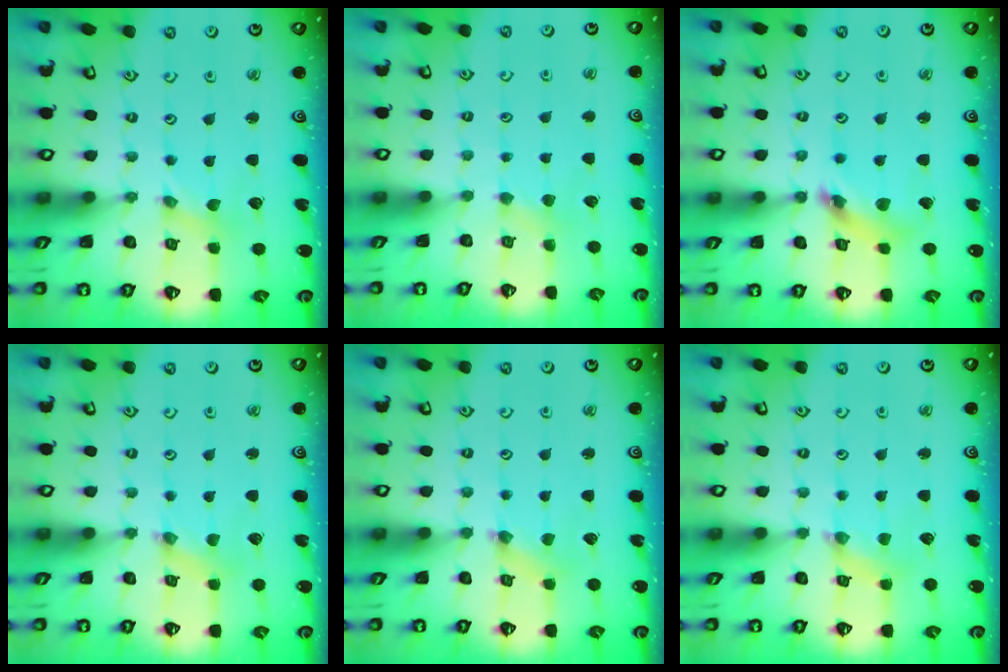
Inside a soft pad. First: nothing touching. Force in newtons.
{"total": 2.5, "press": 2.5, "slide": 0.4}
{"total": 8.5, "press": 8.4, "slide": 0.9}
{"total": 1.7, "press": 1.7, "slide": 0.2}
{"total": 0.8, "press": 0.7, "slide": 0.3}
{"total": 2.8, "press": 2.8, "slide": 0.3}